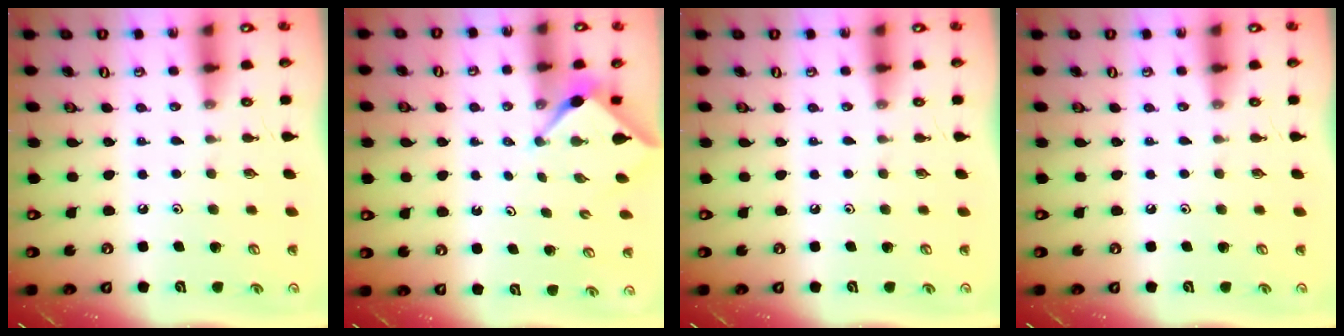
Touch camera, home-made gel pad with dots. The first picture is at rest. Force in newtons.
{"total": 3.0, "press": 3.0, "slide": 0.3}
{"total": 0.0}
{"total": 0.0}